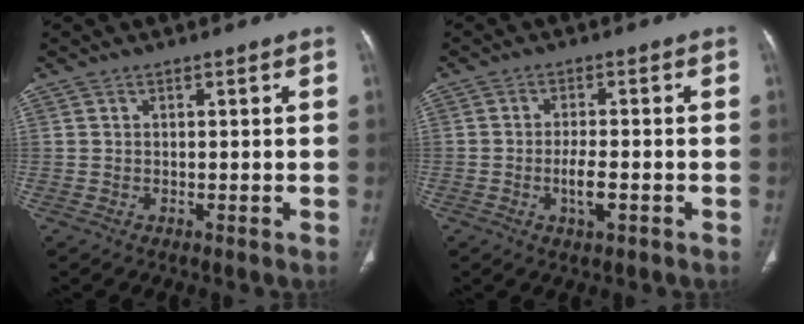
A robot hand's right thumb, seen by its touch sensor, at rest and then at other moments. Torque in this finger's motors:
{"motor_torque": [4.31, 0.70, 1.55, -1.22, 0.51]}